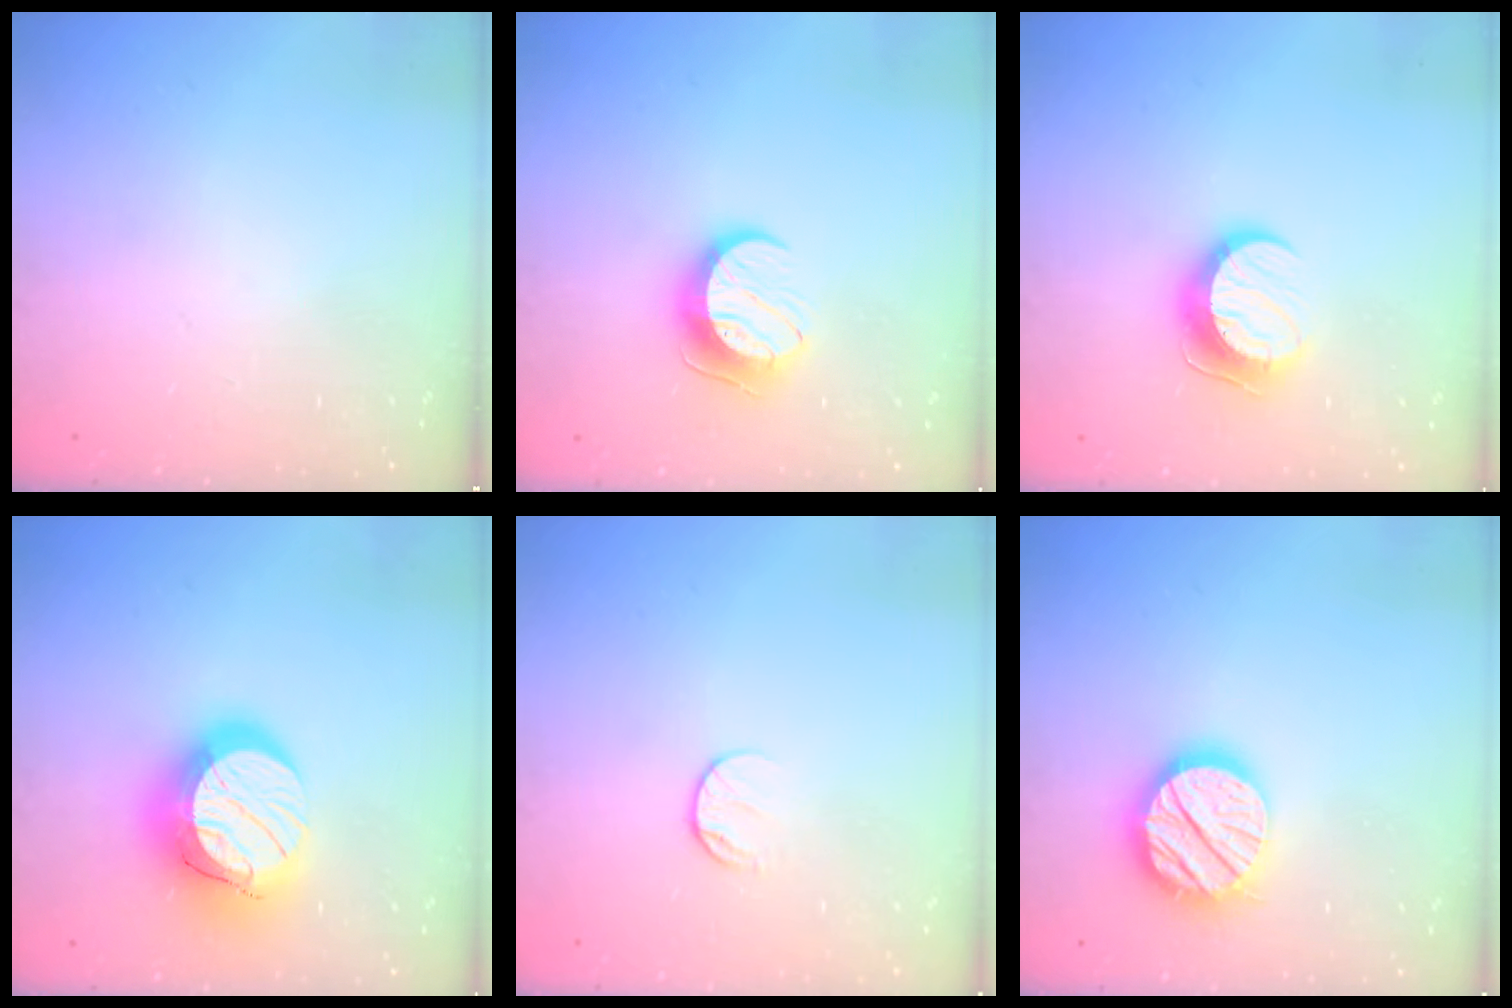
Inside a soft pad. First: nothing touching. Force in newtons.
{"total": 9.5, "press": 9.5, "slide": 0.3}
{"total": 9.7, "press": 9.7, "slide": 0.7}
{"total": 17.7, "press": 17.7, "slide": 1.6}
{"total": 6.8, "press": 6.7, "slide": 0.8}
{"total": 16.3, "press": 16.1, "slide": 2.4}